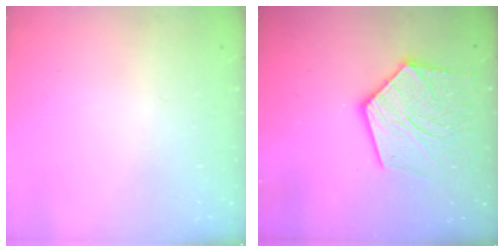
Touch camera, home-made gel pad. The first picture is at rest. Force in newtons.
{"total": 16.7, "press": 16.6, "slide": 1.6}